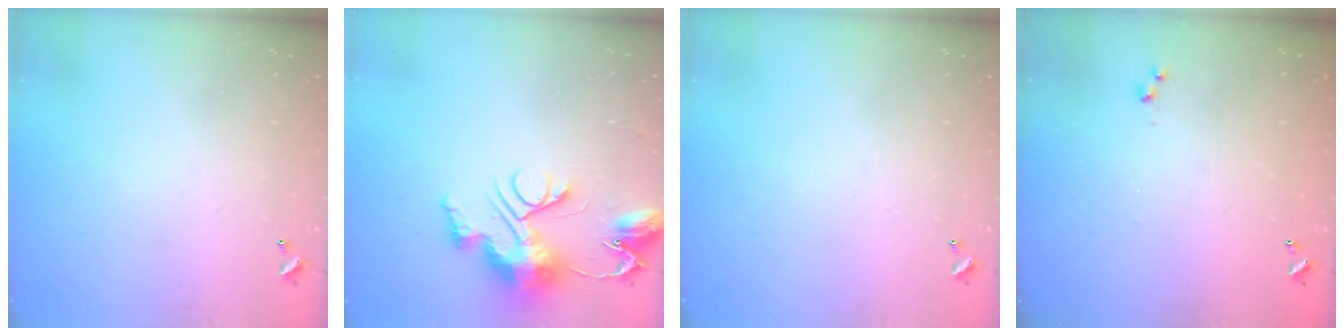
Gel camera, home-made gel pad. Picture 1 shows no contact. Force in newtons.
{"total": 12.5, "press": 12.4, "slide": 1.2}
{"total": 0.0}
{"total": 3.0, "press": 3.0, "slide": 0.4}